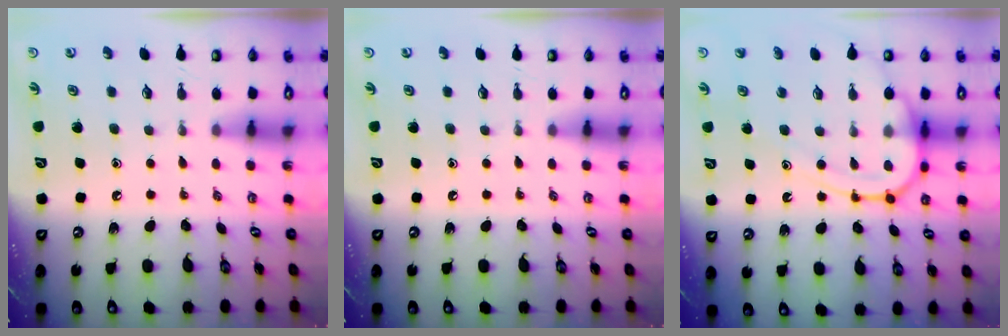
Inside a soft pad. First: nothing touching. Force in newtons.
{"total": 0.0}
{"total": 11.8, "press": 11.7, "slide": 1.2}